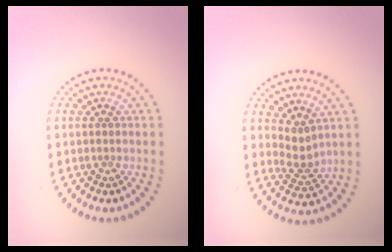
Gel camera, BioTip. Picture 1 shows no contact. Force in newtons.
{"total": 2.2, "press": 1.6, "slide": 1.6}